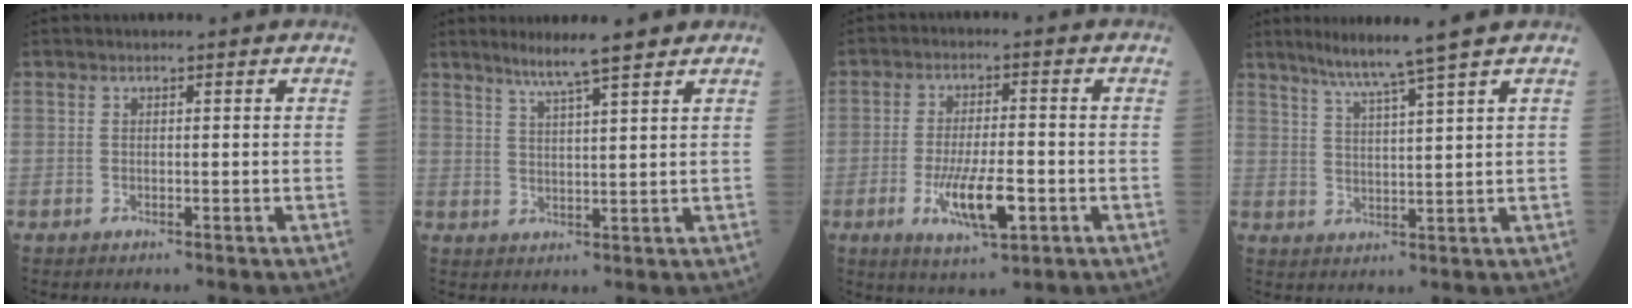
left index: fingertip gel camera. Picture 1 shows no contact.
{"total": 6.8, "force": [5.2, -0.3, 4.3], "torque": [-0.075, 0.008, 0.090]}
{"total": 8.5, "force": [-3.0, 2.0, 7.7], "torque": [-0.144, -0.011, -0.051]}
{"total": 6.8, "force": [5.2, -2.0, 3.9], "torque": [-0.066, -0.002, 0.093]}